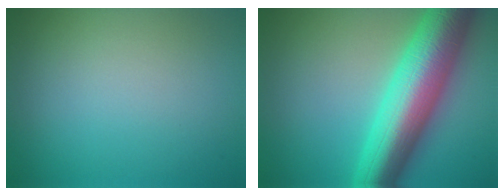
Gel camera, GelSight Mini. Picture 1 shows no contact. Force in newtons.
{"total": 11.5, "press": 11.5, "slide": 0.1}